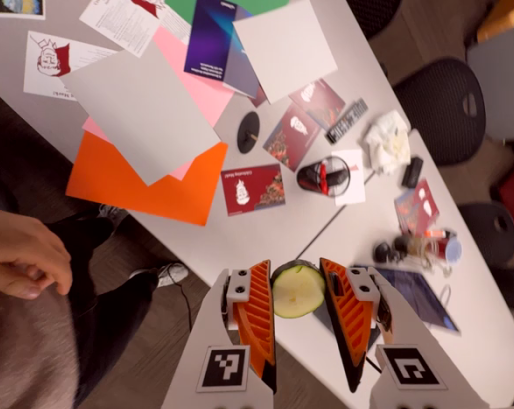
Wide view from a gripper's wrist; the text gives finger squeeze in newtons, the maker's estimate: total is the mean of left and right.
{"total": 11.2, "left": 11.5, "right": 10.9}